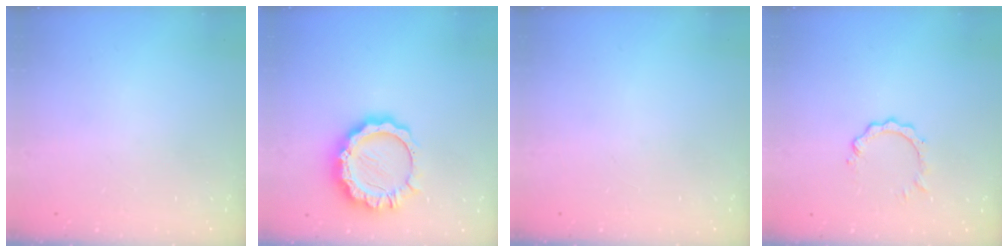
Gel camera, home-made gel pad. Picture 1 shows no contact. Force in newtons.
{"total": 12.7, "press": 12.7, "slide": 1.0}
{"total": 0.0}
{"total": 2.8, "press": 2.8, "slide": 0.4}